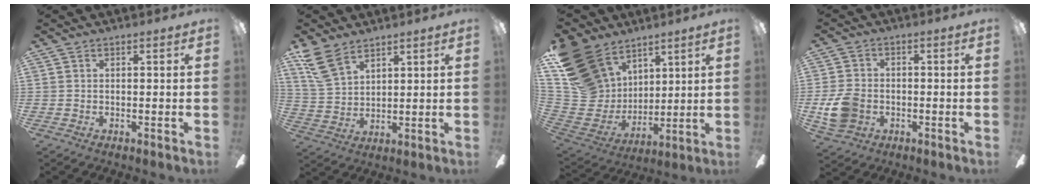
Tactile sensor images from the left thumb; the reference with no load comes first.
{"total": 10.1, "force": [7.5, 4.7, 4.8], "torque": [-0.113, -0.023, 0.144]}
{"total": 21.2, "force": [12.8, 14.3, 9.0], "torque": [-0.218, -0.070, 0.258]}
{"total": 9.0, "force": [-2.2, 7.0, 5.3], "torque": [-0.117, 0.014, -0.040]}